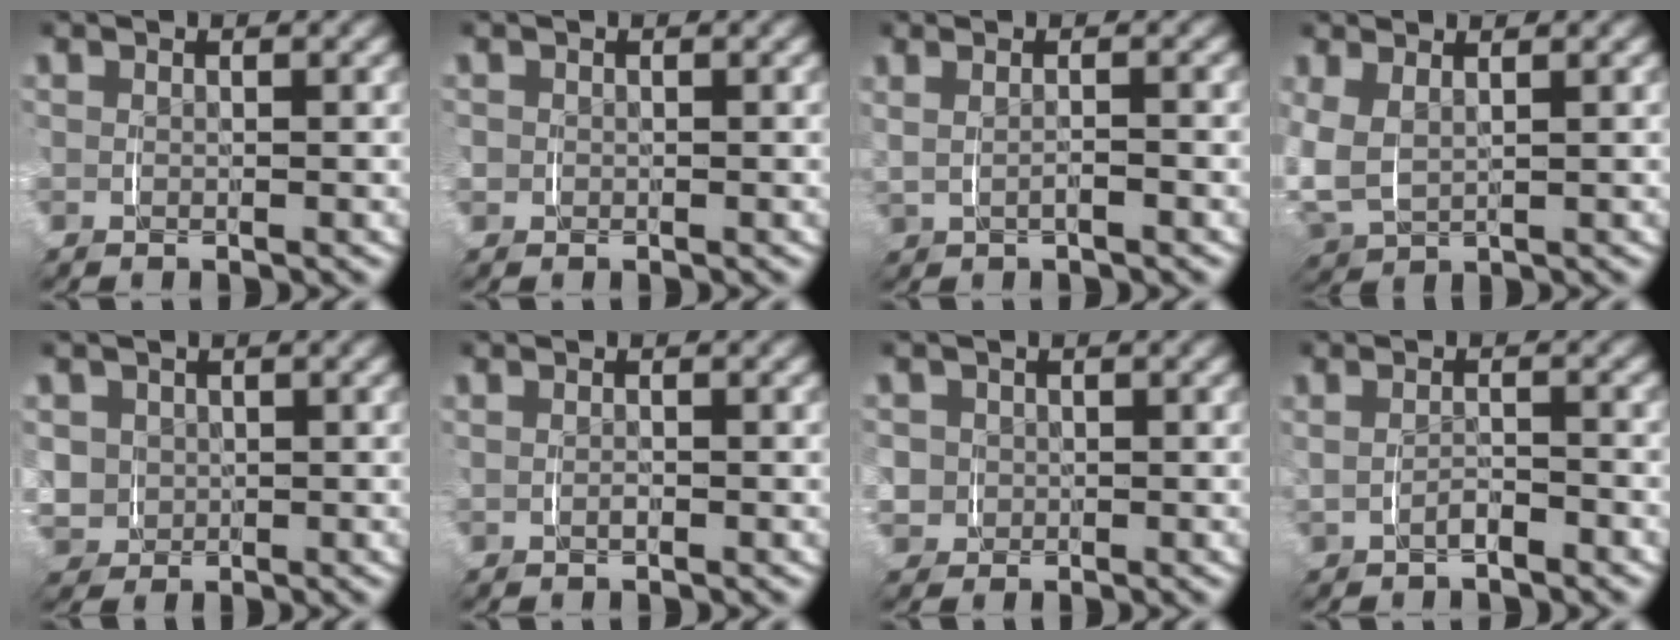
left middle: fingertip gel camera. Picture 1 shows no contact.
{"total": 1.1, "force": [-0.1, 1.1, 0.2], "torque": [-0.010, 0.000, -0.003]}
{"total": 2.3, "force": [0.4, 1.4, 1.9], "torque": [-0.042, 0.007, 0.006]}
{"total": 6.3, "force": [0.6, 5.4, 3.2], "torque": [-0.128, -0.023, 0.017]}
{"total": 4.9, "force": [0.0, 4.6, 1.8], "torque": [-0.064, -0.023, 0.010]}
{"total": 0.8, "force": [0.0, 0.5, 0.6], "torque": [-0.014, -0.001, 0.001]}
{"total": 3.3, "force": [-0.2, 3.2, 1.0], "torque": [-0.037, -0.010, 0.000]}
{"total": 1.9, "force": [-0.7, 1.2, 1.2], "torque": [-0.028, 0.004, -0.016]}